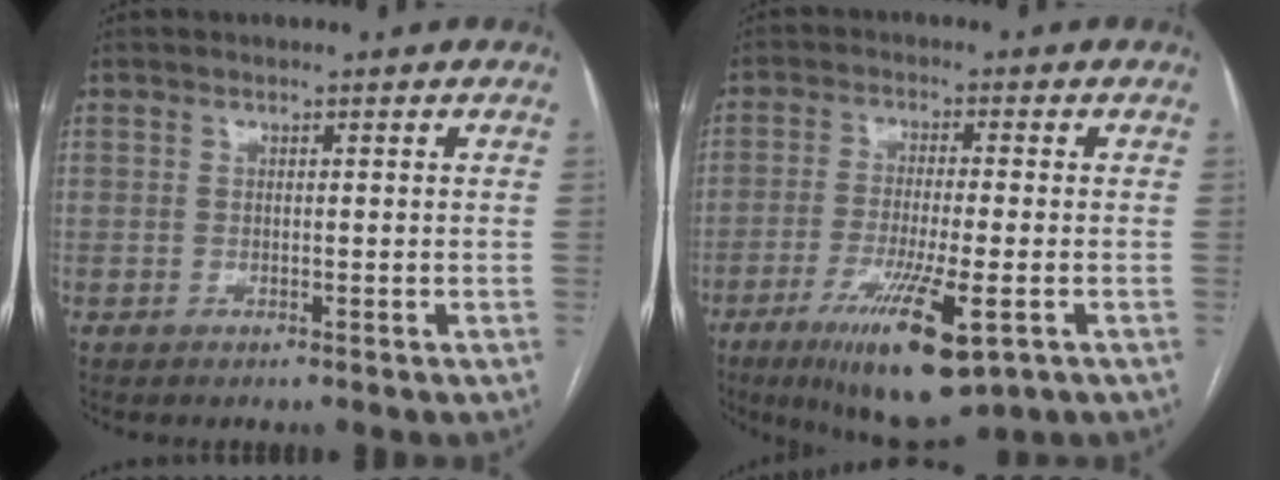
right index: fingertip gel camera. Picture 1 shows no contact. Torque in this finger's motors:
{"motor_torque": [1.54, -0.60, 0.76, 0.16]}